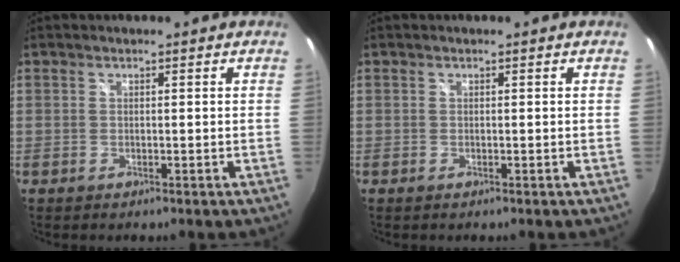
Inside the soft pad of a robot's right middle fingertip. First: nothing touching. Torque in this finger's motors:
{"motor_torque": [1.58, -0.34, 0.00, -0.03]}